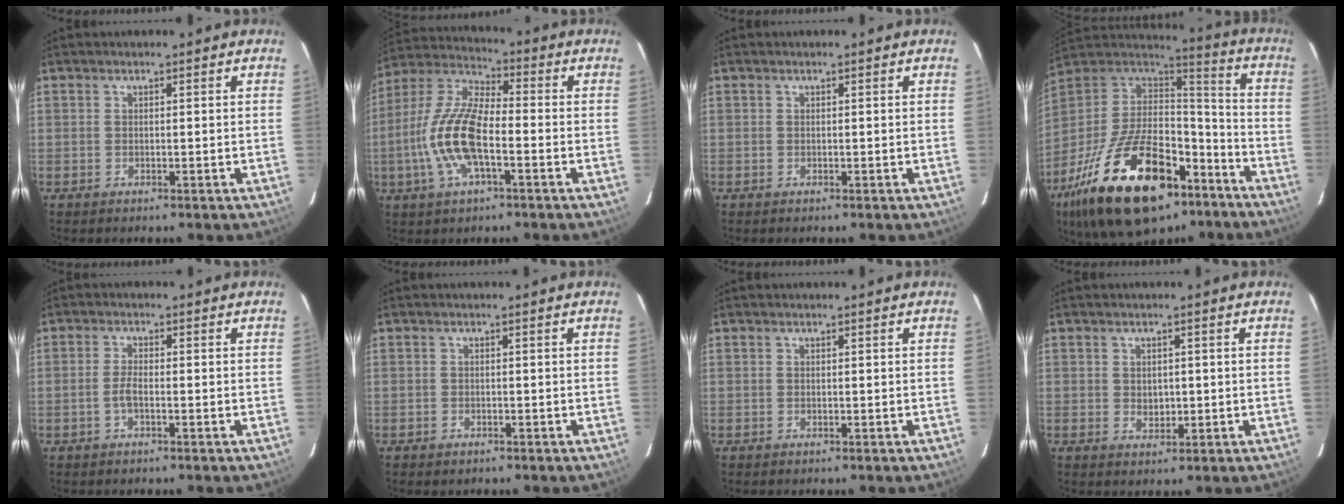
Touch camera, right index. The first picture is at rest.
{"total": 14.5, "force": [-3.8, 5.4, 12.9], "torque": [-0.272, 0.002, -0.080]}
{"total": 0.0}
{"total": 32.0, "force": [-18.8, 15.0, 21.1], "torque": [-0.401, -0.011, -0.290]}
{"total": 2.6, "force": [-1.0, 0.8, 2.2], "torque": [-0.049, 0.002, -0.020]}
{"total": 1.2, "force": [-0.7, 0.9, 0.2], "torque": [-0.006, 0.001, -0.009]}
{"total": 0.0}
{"total": 2.7, "force": [-0.1, 2.1, 1.6], "torque": [-0.023, 0.001, 0.003]}